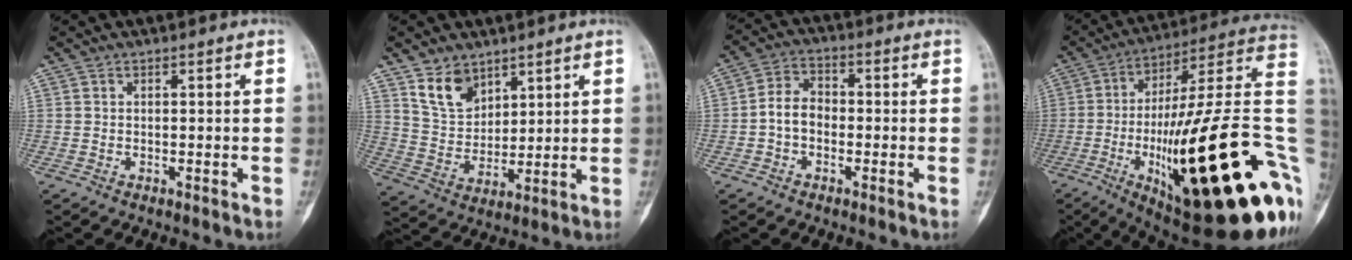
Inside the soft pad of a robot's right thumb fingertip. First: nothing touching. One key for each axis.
{"total": 8.7, "fx": 5.8, "fy": 5.4, "fz": 3.7, "tx": -0.047, "ty": -0.037, "tz": 0.122}
{"total": 6.2, "fx": -1.2, "fy": 4.5, "fz": 4.0, "tx": -0.059, "ty": 0.024, "tz": -0.033}
{"total": 39.5, "fx": -9.2, "fy": 10.0, "fz": 37.1, "tx": -0.481, "ty": 0.036, "tz": -0.140}